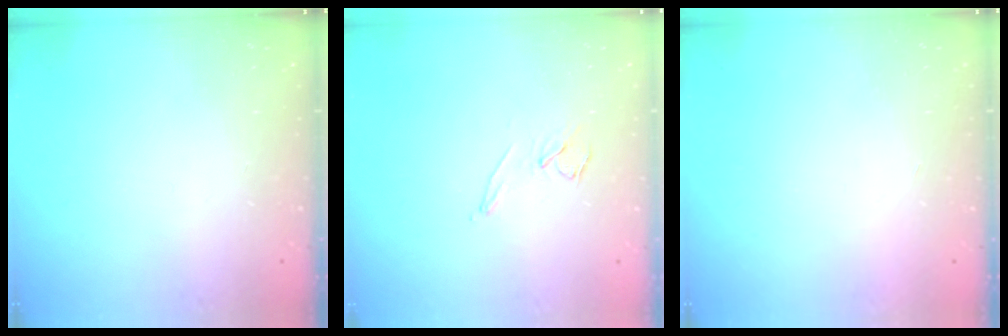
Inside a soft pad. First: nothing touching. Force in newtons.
{"total": 7.4, "press": 6.8, "slide": 3.1}
{"total": 1.7, "press": 1.7, "slide": 0.1}